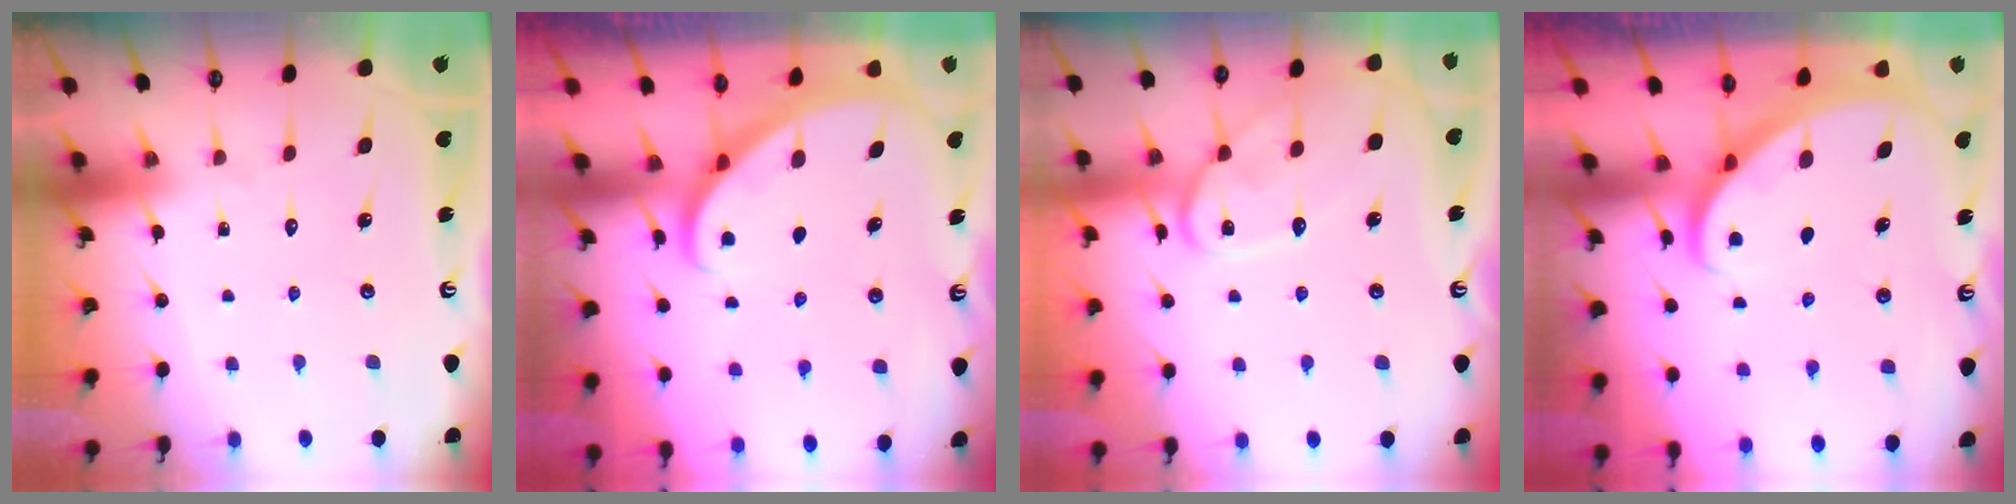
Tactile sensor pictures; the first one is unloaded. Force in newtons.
{"total": 2.9, "press": 2.9, "slide": 0.2}
{"total": 12.8, "press": 12.7, "slide": 1.2}
{"total": 2.7, "press": 2.7, "slide": 0.2}